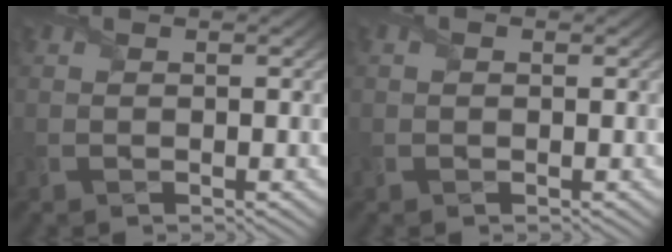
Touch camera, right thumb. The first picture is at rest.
{"total": 0.6, "force": [0.1, 0.4, 0.4], "torque": [-0.007, 0.002, 0.001]}